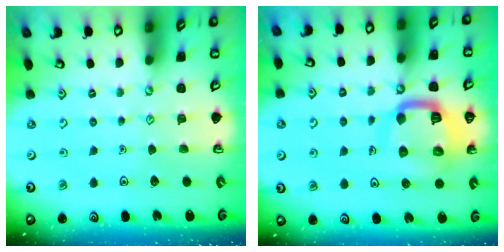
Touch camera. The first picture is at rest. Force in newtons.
{"total": 13.5, "press": 13.4, "slide": 1.5}